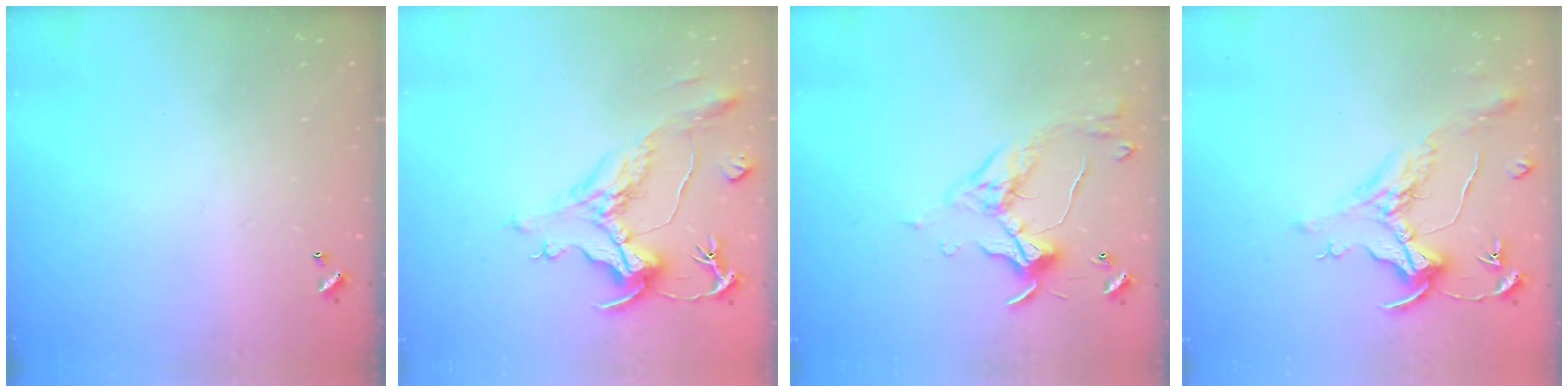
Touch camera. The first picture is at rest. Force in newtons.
{"total": 1.6, "press": 0.0, "slide": 1.6}
{"total": 5.7, "press": 5.7, "slide": 1.0}
{"total": 1.6, "press": 1.4, "slide": 0.7}